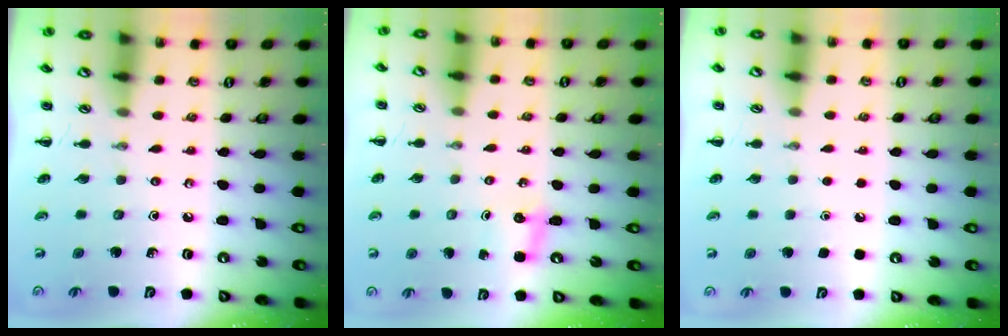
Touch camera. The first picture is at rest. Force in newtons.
{"total": 2.8, "press": 2.6, "slide": 0.9}
{"total": 1.7, "press": 1.7, "slide": 0.1}